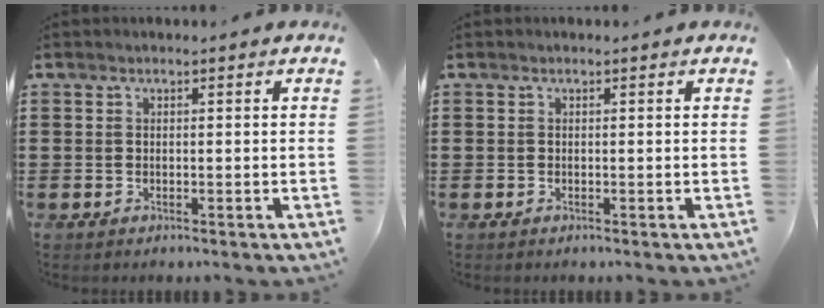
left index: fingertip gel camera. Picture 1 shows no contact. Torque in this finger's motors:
{"motor_torque": [0.00, 0.04, 0.00, 0.00]}